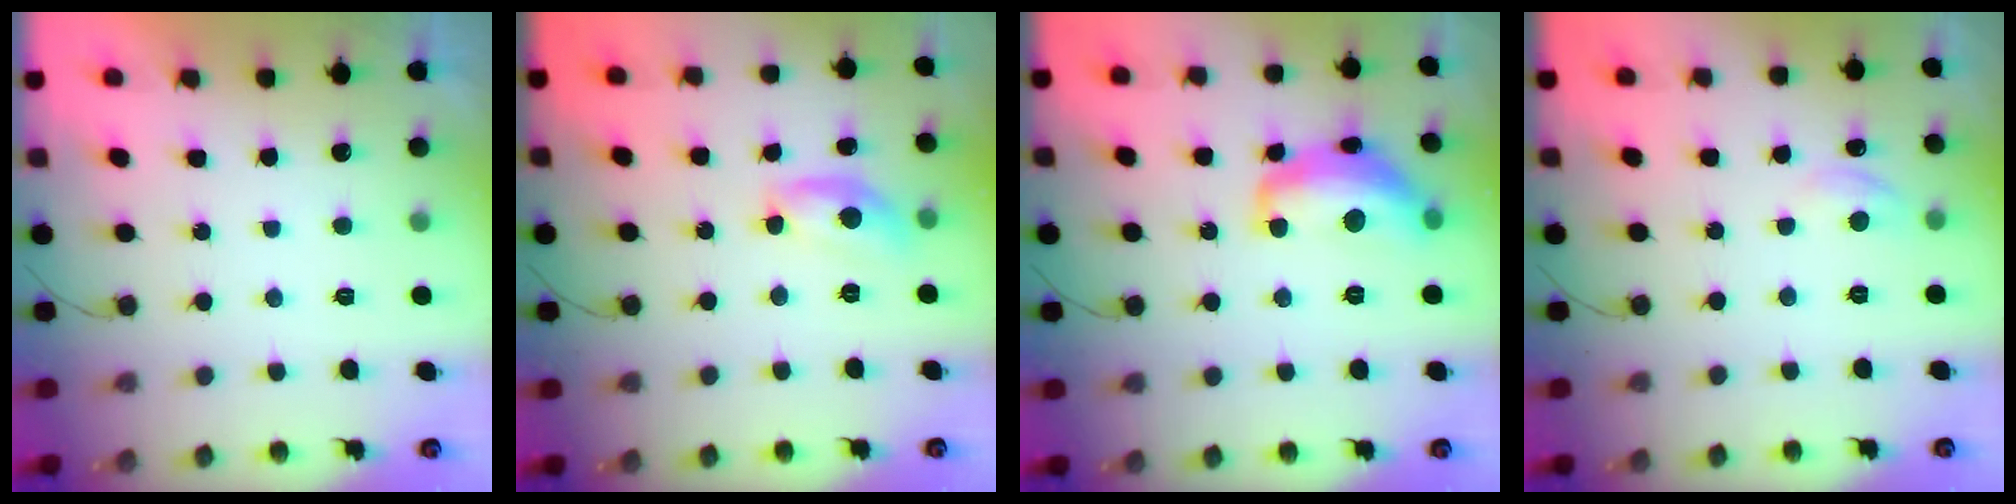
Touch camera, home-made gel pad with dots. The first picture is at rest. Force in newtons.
{"total": 11.1, "press": 11.1, "slide": 0.5}
{"total": 14.0, "press": 13.9, "slide": 1.2}
{"total": 6.3, "press": 6.3, "slide": 0.9}